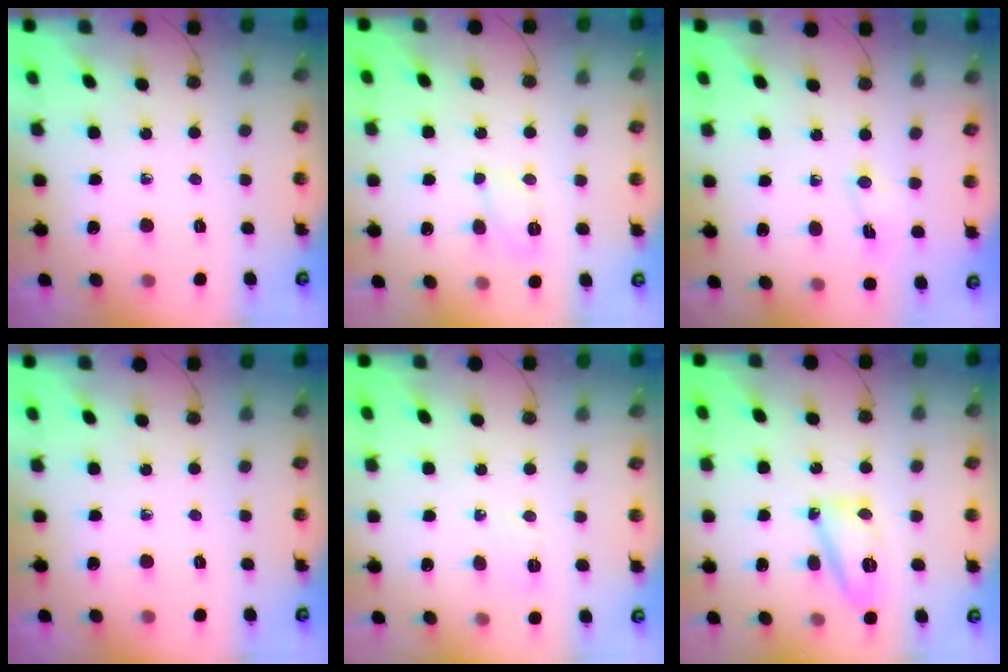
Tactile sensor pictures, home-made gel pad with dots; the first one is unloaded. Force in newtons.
{"total": 4.8, "press": 4.8, "slide": 0.4}
{"total": 2.0, "press": 2.0, "slide": 0.3}
{"total": 0.0}
{"total": 2.6, "press": 2.5, "slide": 0.8}
{"total": 12.4, "press": 11.7, "slide": 4.2}